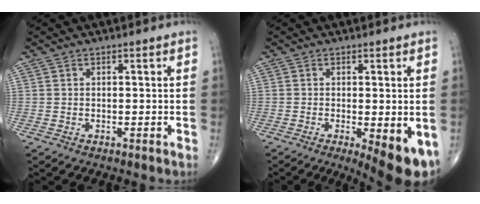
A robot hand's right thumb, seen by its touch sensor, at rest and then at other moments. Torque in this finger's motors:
{"motor_torque": [-0.15, 0.51, -0.12, -0.23, -0.03]}